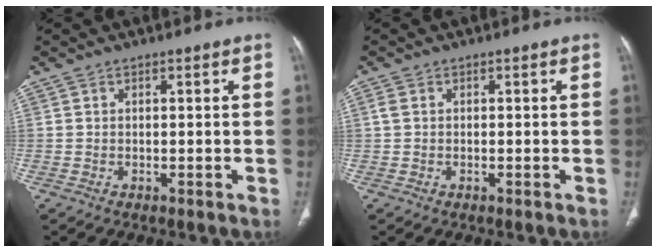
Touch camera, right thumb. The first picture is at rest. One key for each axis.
{"total": 1.2, "fx": 0.1, "fy": 0.9, "fz": 0.8, "tx": -0.024, "ty": 0.000, "tz": 0.000}